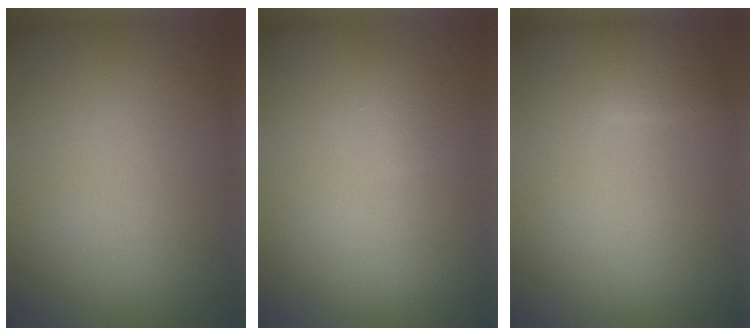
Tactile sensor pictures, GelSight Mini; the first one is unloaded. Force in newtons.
{"total": 0.8, "press": 0.8, "slide": 0.0}
{"total": 1.4, "press": 1.4, "slide": 0.1}